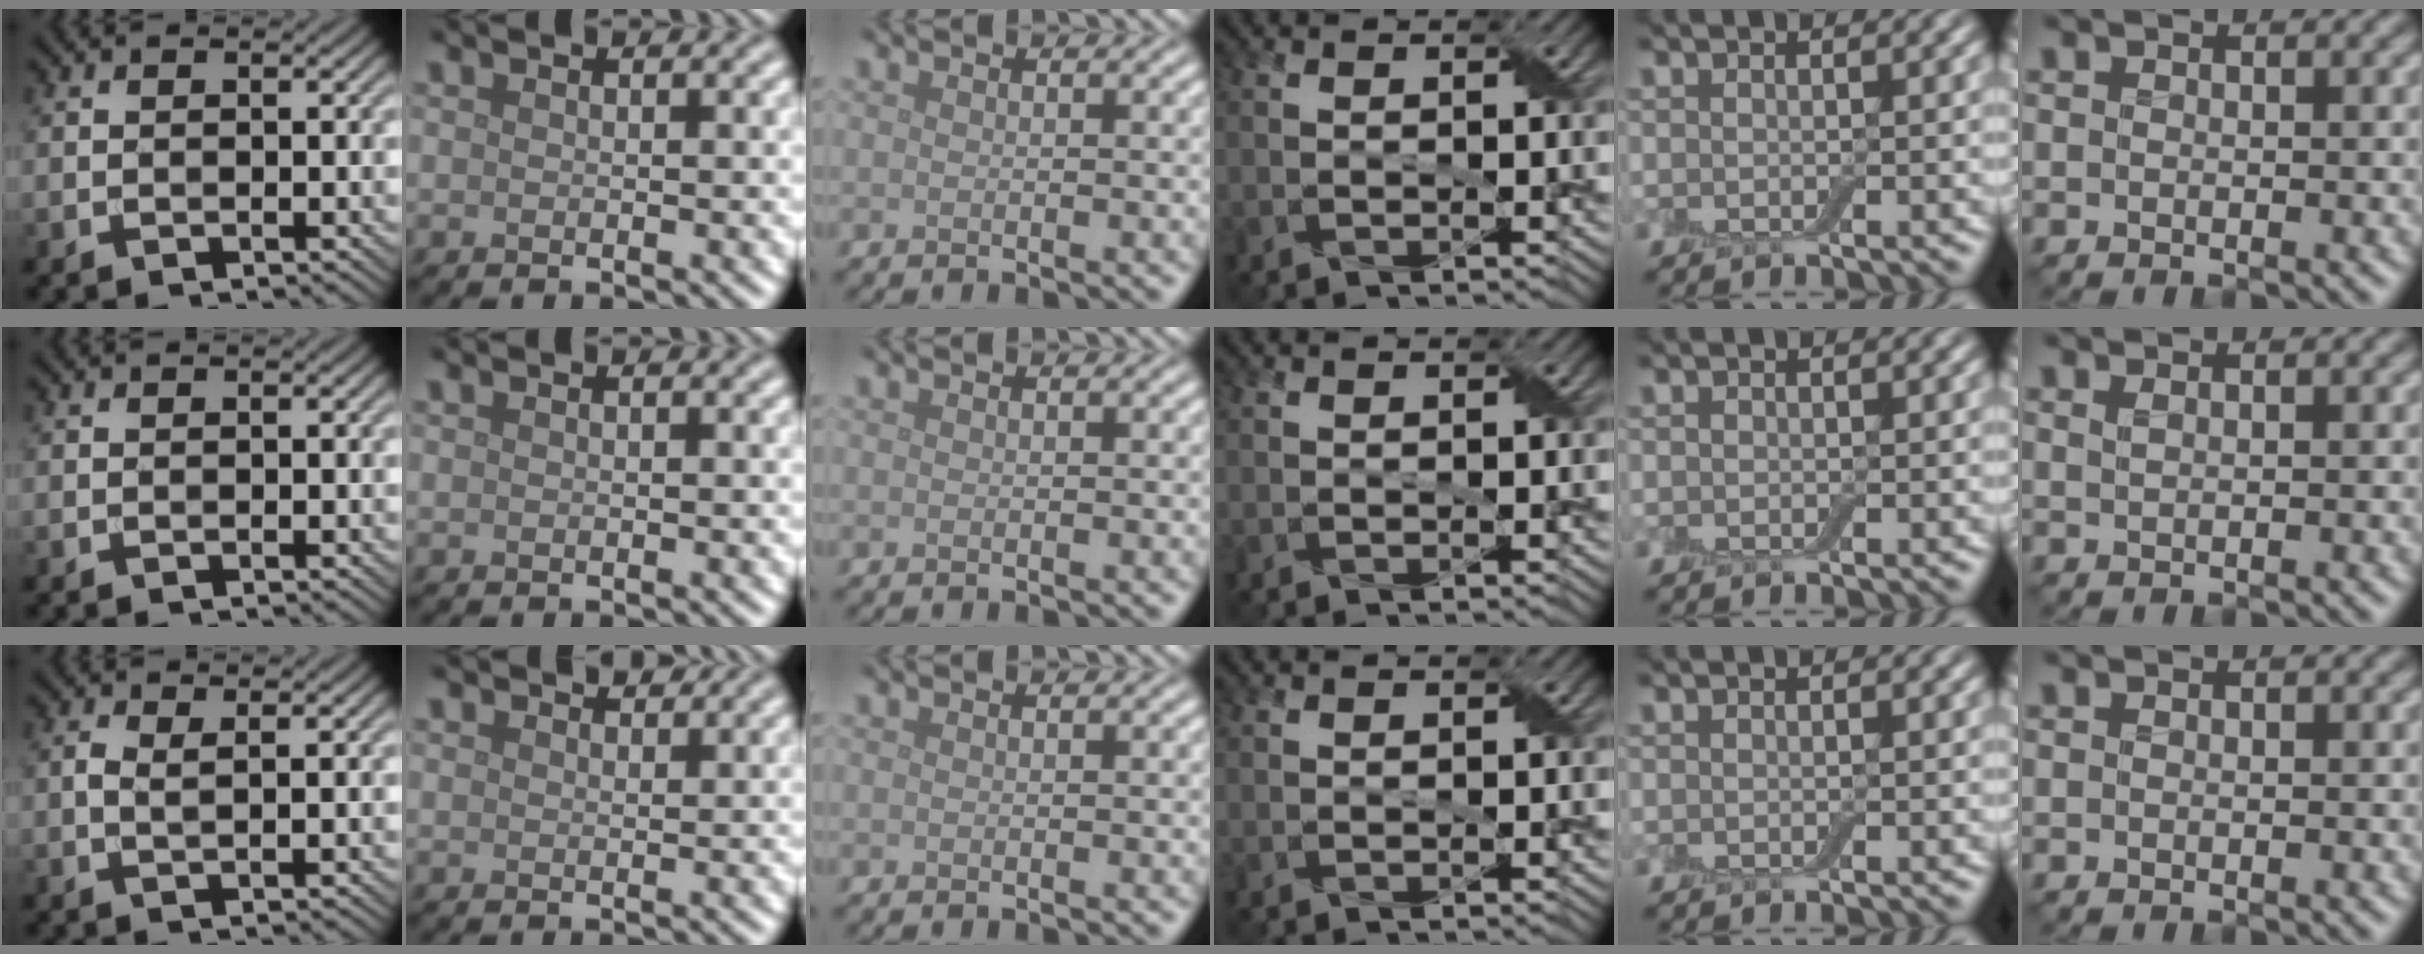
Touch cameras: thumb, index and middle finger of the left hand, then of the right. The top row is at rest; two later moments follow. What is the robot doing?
{"motion": "fold", "object": "aluminum foil"}